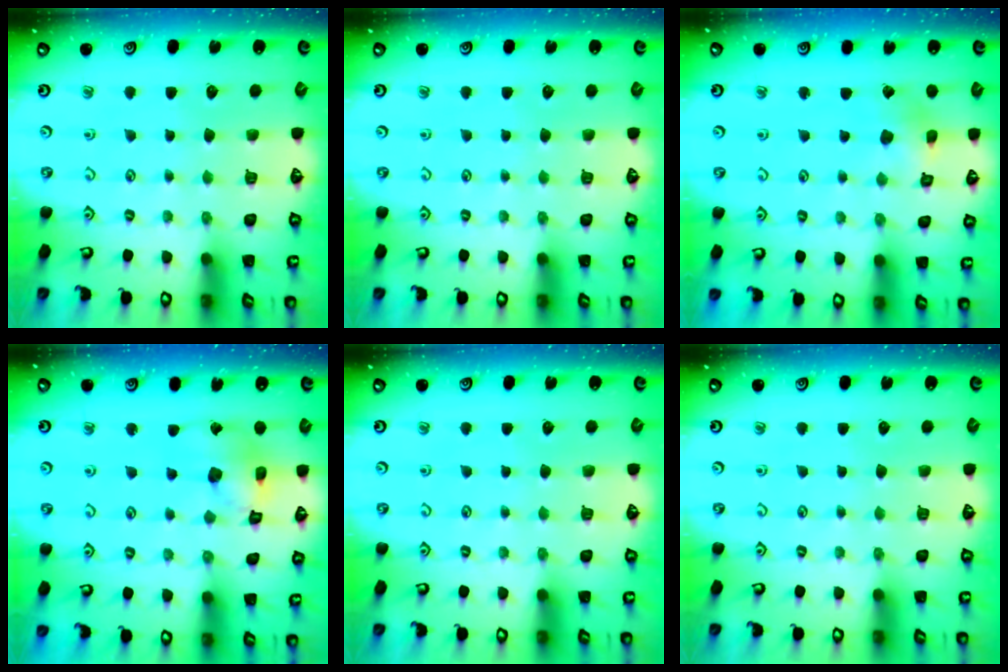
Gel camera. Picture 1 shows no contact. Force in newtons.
{"total": 0.0}
{"total": 3.4, "press": 3.4, "slide": 0.3}
{"total": 12.3, "press": 12.2, "slide": 1.6}
{"total": 0.0}
{"total": 0.0}